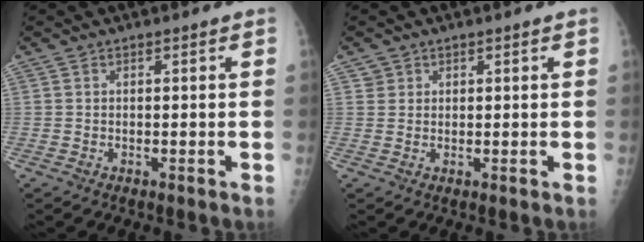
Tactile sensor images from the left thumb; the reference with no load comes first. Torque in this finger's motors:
{"motor_torque": [-0.39, -0.29, 0.15, 0.02, 0.00]}